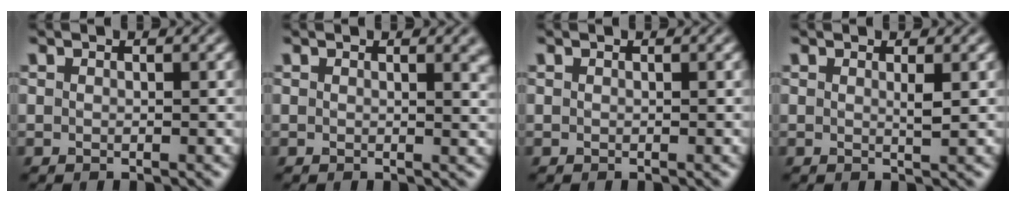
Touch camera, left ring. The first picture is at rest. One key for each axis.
{"total": 2.2, "fx": 1.1, "fy": 0.9, "fz": 1.7, "tx": -0.007, "ty": 0.002, "tz": 0.014}
{"total": 0.0}
{"total": 0.9, "fx": 0.3, "fy": 0.0, "fz": 0.8, "tx": -0.014, "ty": -0.002, "tz": 0.004}